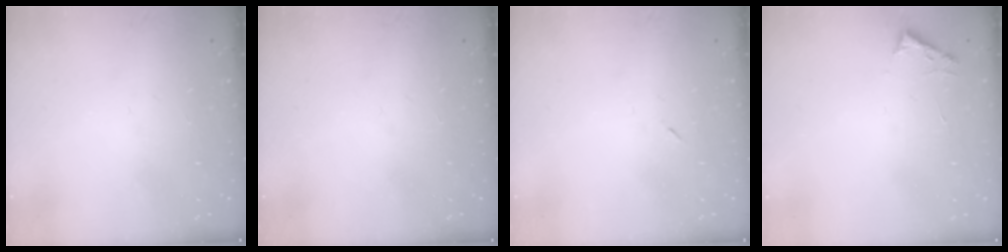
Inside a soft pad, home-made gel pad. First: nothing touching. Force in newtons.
{"total": 0.0}
{"total": 2.6, "press": 2.3, "slide": 1.2}
{"total": 2.7, "press": 2.7, "slide": 0.3}